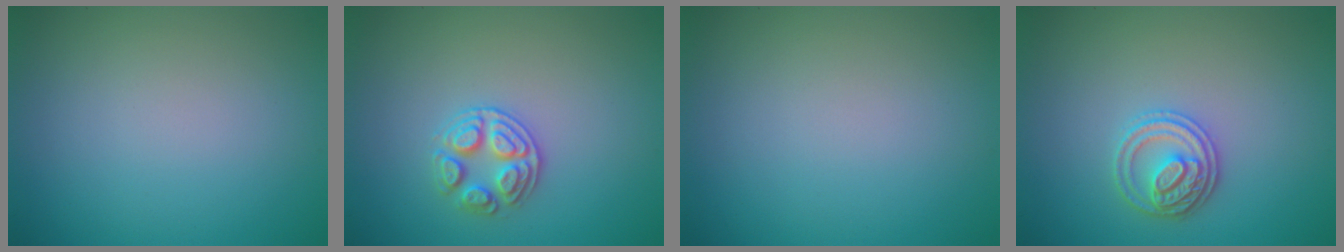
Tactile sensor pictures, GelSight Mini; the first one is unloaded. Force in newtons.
{"total": 2.8, "press": 2.7, "slide": 0.7}
{"total": 0.0}
{"total": 2.9, "press": 2.8, "slide": 0.7}